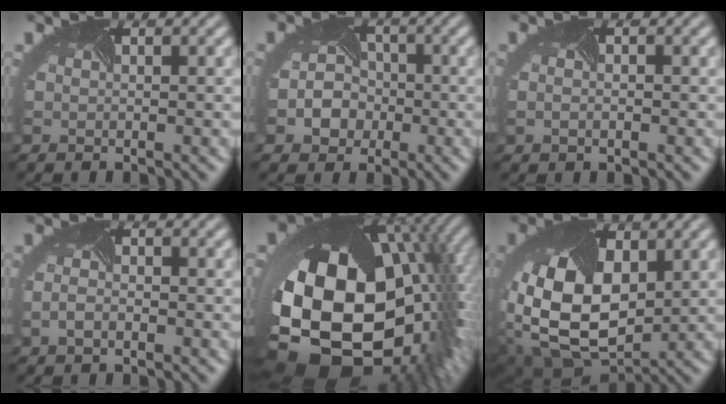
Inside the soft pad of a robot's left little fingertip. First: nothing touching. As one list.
[{"total": 3.5, "force": [-1.1, 3.0, 1.4], "torque": [-0.012, -0.002, -0.018]}, {"total": 2.1, "force": [0.1, 1.5, 1.5], "torque": [-0.013, 0.005, -0.009]}, {"total": 1.5, "force": [-0.8, 0.8, 1.1], "torque": [-0.028, -0.006, -0.013]}, {"total": 21.1, "force": [-1.0, 14.3, 15.5], "torque": [-0.325, -0.074, 0.019]}, {"total": 12.9, "force": [0.3, 8.5, 9.7], "torque": [-0.212, -0.034, 0.018]}]